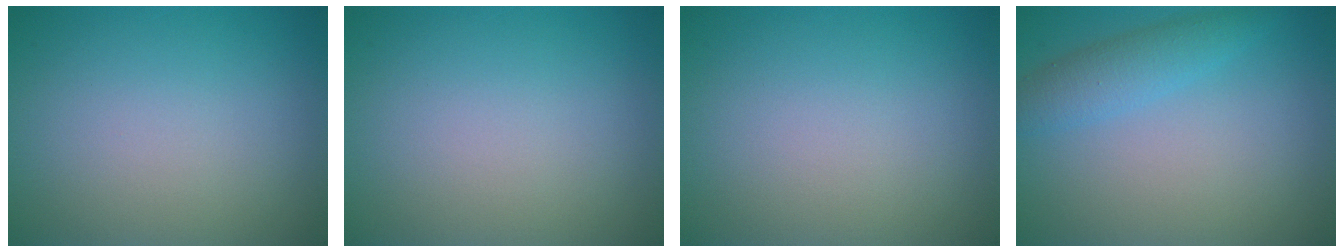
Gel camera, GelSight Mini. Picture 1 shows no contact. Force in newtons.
{"total": 0.0}
{"total": 0.0}
{"total": 2.7, "press": 2.7, "slide": 0.0}